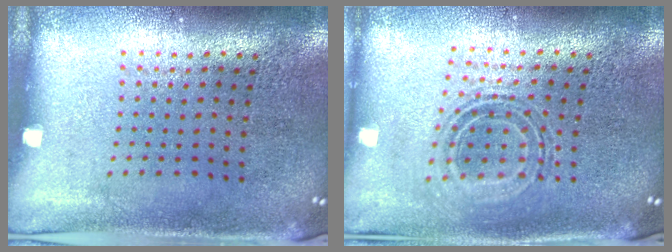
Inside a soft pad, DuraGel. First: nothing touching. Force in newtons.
{"total": 0.8, "press": 0.8, "slide": 0.1}